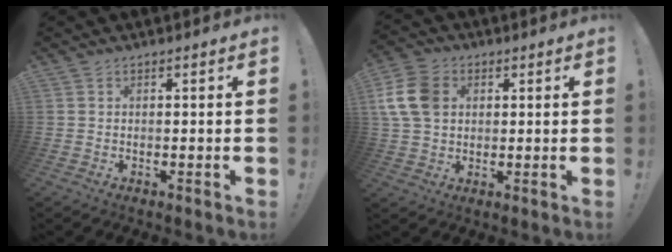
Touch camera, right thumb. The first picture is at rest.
{"total": 12.5, "force": [2.9, 9.5, 7.6], "torque": [-0.149, 0.001, 0.060]}